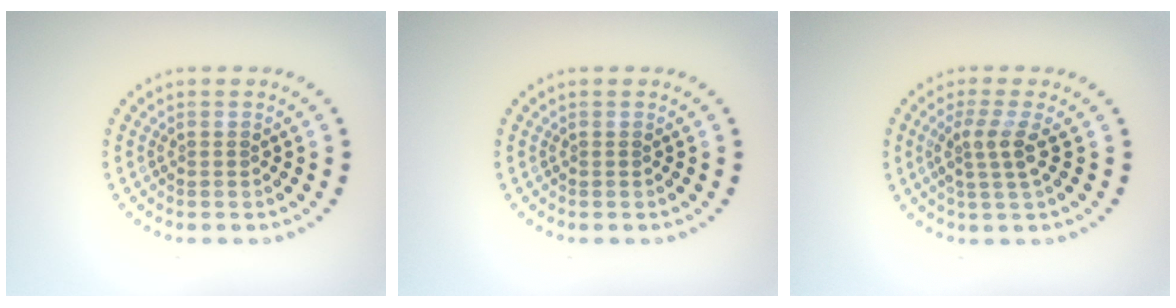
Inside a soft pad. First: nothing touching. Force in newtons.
{"total": 0.0}
{"total": 2.7, "press": 1.9, "slide": 1.8}